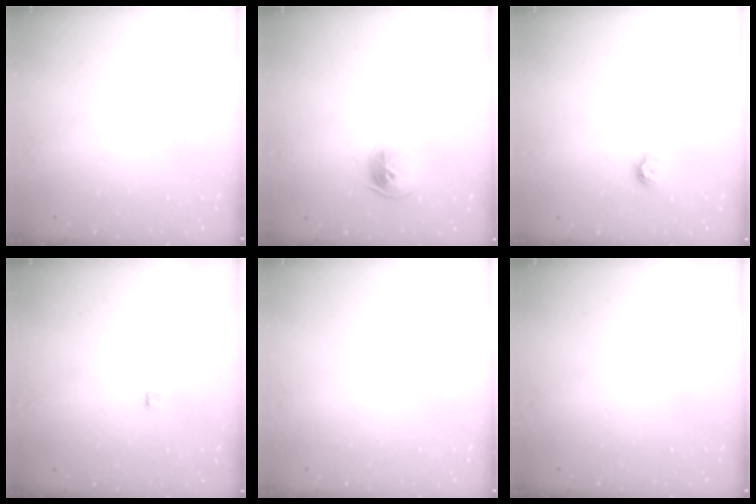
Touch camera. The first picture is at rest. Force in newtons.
{"total": 9.2, "press": 9.1, "slide": 0.9}
{"total": 5.7, "press": 5.6, "slide": 0.8}
{"total": 2.8, "press": 2.8, "slide": 0.4}
{"total": 0.0}
{"total": 0.0}